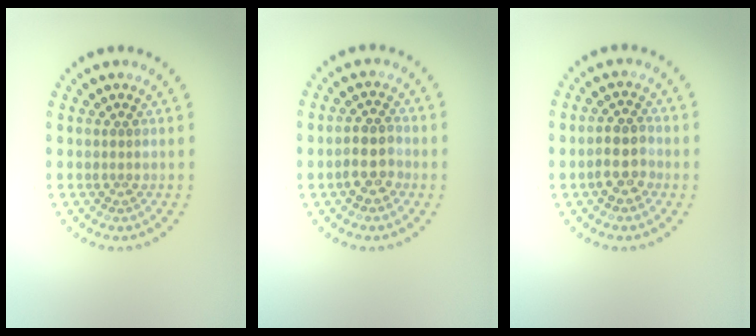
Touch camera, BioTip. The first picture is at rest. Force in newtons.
{"total": 2.8, "press": 2.6, "slide": 1.0}
{"total": 2.8, "press": 2.6, "slide": 1.0}